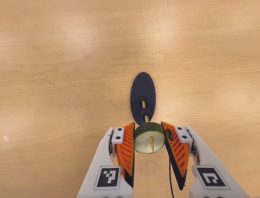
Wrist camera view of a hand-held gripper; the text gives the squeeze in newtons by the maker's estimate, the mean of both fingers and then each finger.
{"total": 12.3, "left": 12.2, "right": 12.5}